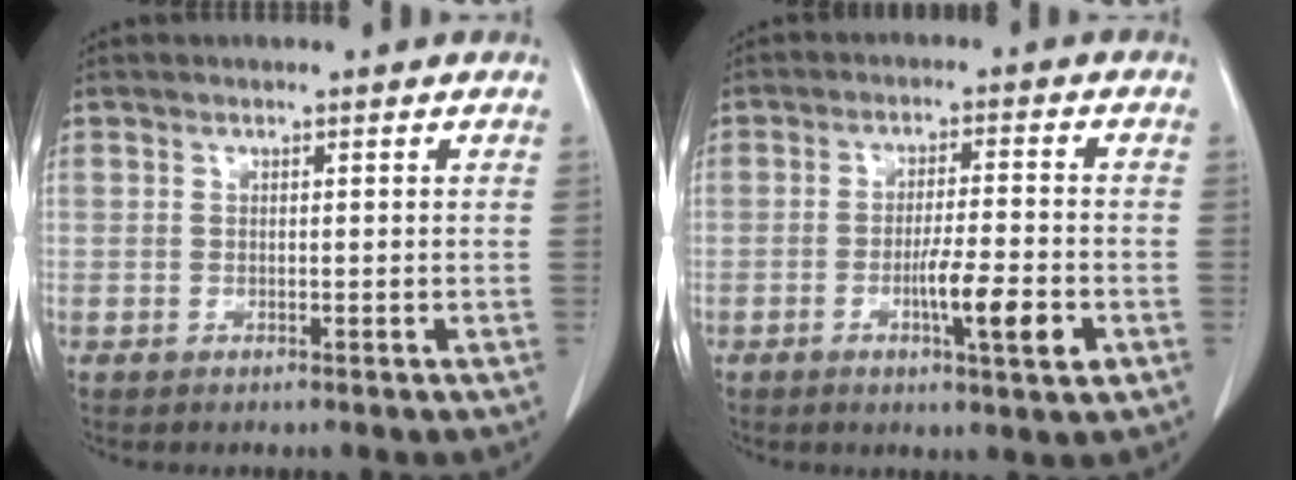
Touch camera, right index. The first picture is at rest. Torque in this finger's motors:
{"motor_torque": [1.25, -0.67, 0.63, 0.16]}